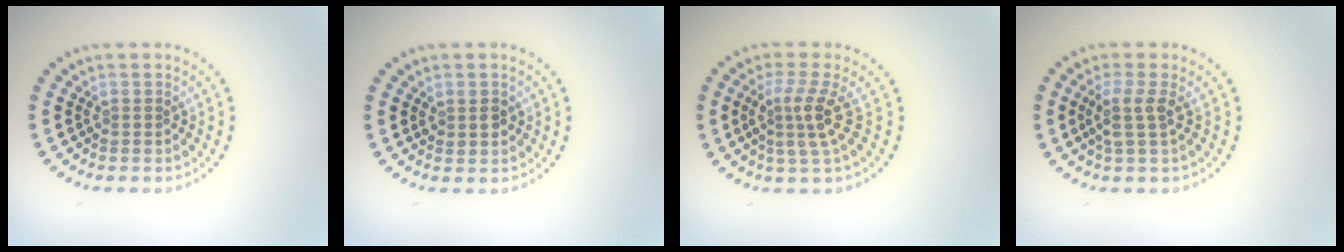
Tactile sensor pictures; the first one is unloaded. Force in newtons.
{"total": 1.5, "press": 1.4, "slide": 0.2}
{"total": 3.1, "press": 2.3, "slide": 2.1}
{"total": 2.3, "press": 1.8, "slide": 1.5}